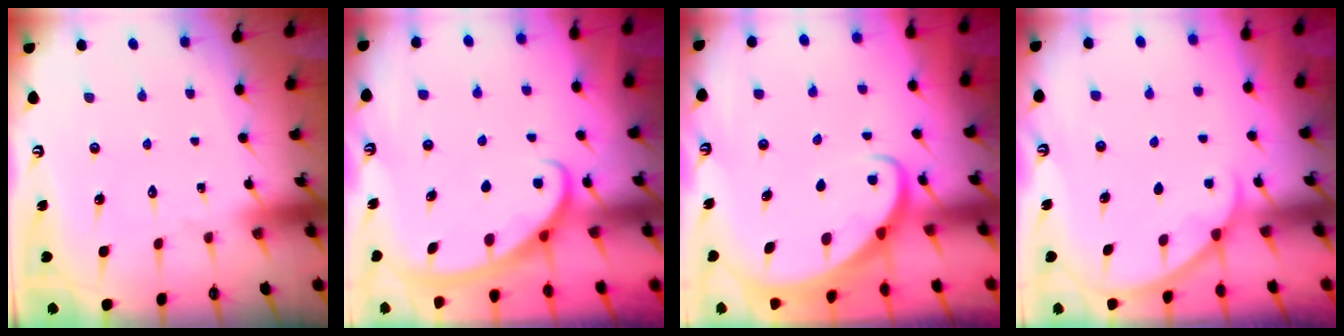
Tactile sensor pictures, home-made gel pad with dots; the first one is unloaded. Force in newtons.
{"total": 2.8, "press": 2.8, "slide": 0.4}
{"total": 2.4, "press": 2.4, "slide": 0.2}
{"total": 1.4, "press": 1.3, "slide": 0.1}